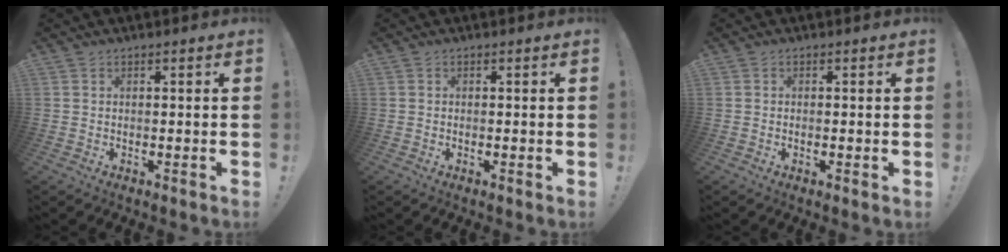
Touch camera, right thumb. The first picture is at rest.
{"total": 0.0}
{"total": 0.6, "force": [0.0, 0.0, 0.6], "torque": [-0.002, -0.004, -0.001]}